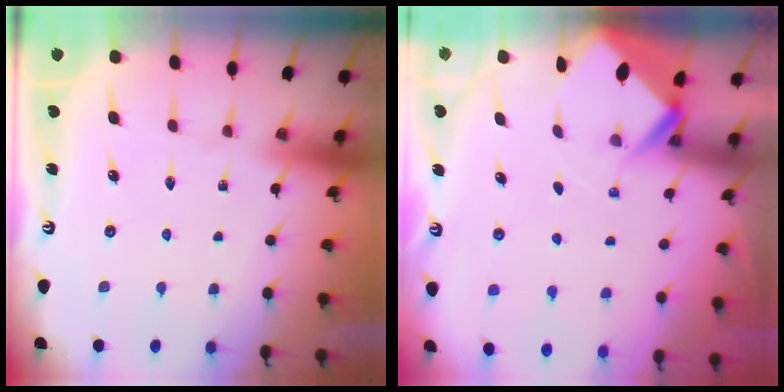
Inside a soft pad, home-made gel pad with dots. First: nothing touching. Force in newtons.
{"total": 2.7, "press": 2.7, "slide": 0.0}